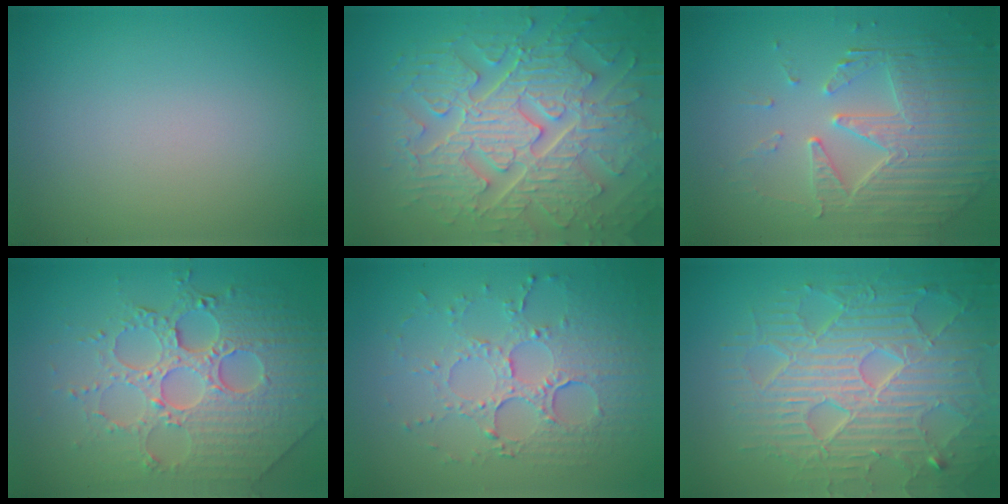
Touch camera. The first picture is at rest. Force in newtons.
{"total": 9.4, "press": 6.9, "slide": 6.4}
{"total": 5.7, "press": 4.7, "slide": 3.3}
{"total": 8.2, "press": 6.0, "slide": 5.7}
{"total": 5.6, "press": 3.9, "slide": 4.0}
{"total": 8.8, "press": 6.3, "slide": 6.2}